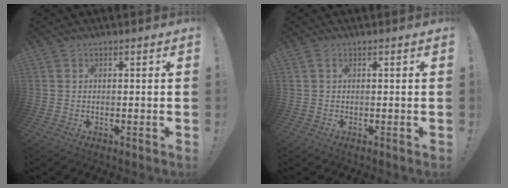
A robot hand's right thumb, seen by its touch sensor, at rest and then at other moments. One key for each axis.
{"total": 0.7, "fx": 0.2, "fy": 0.3, "fz": 0.6, "tx": -0.013, "ty": 0.002, "tz": 0.004}